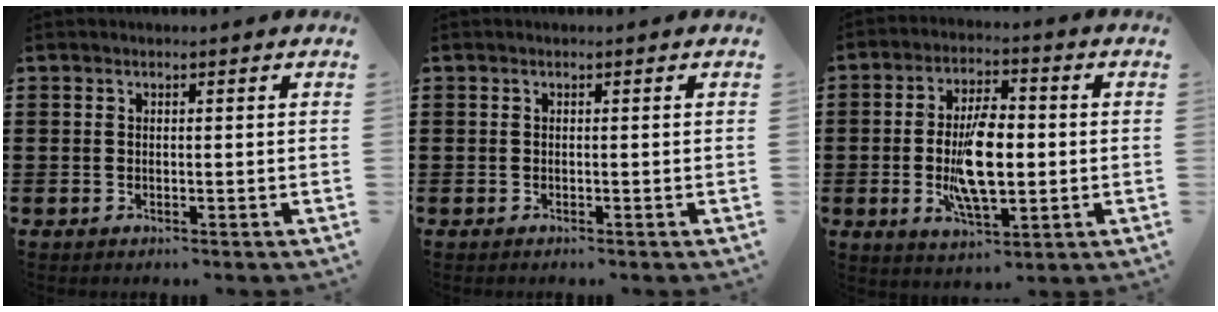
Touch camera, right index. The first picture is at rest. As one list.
[{"total": 0.0}, {"total": 10.3, "force": [-1.2, 4.3, 9.3], "torque": [-0.185, -0.007, -0.025]}]